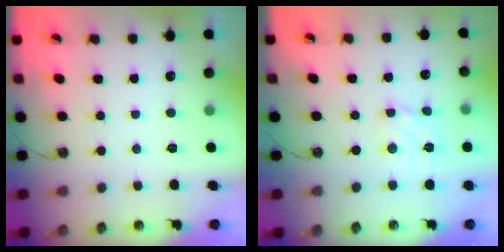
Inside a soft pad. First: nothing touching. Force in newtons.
{"total": 3.5, "press": 3.5, "slide": 0.2}